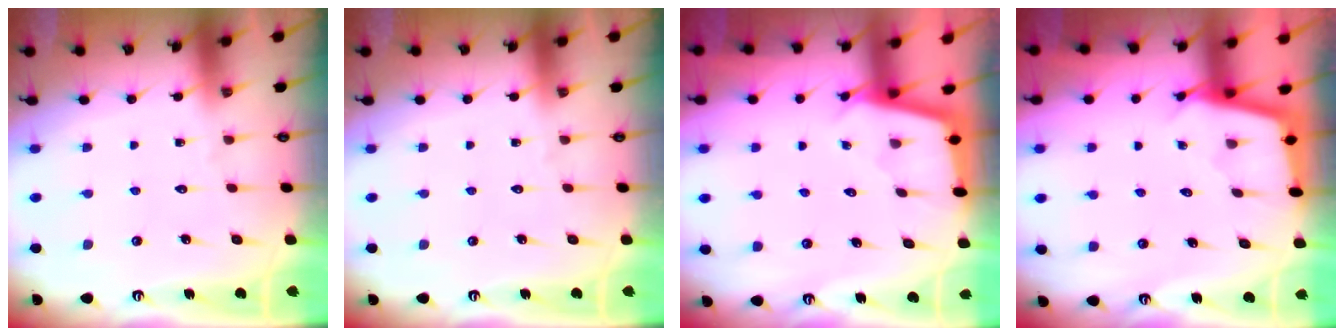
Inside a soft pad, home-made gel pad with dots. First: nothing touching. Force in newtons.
{"total": 0.0}
{"total": 2.1, "press": 2.1, "slide": 0.2}
{"total": 2.5, "press": 2.5, "slide": 0.2}